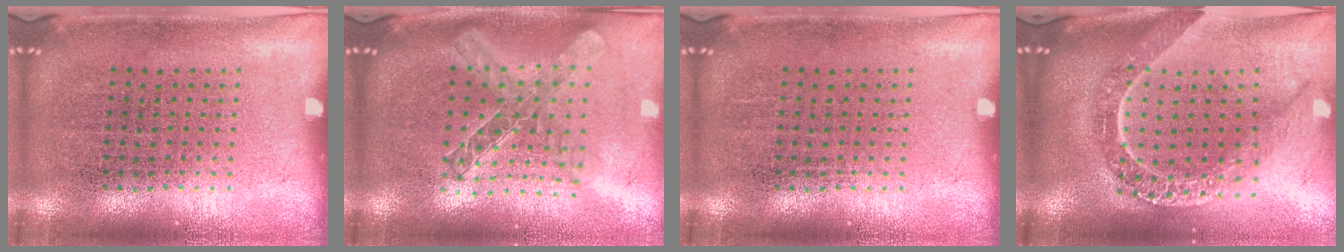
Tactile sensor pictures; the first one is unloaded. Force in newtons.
{"total": 1.9, "press": 1.7, "slide": 1.0}
{"total": 0.0}
{"total": 2.5, "press": 2.0, "slide": 1.5}